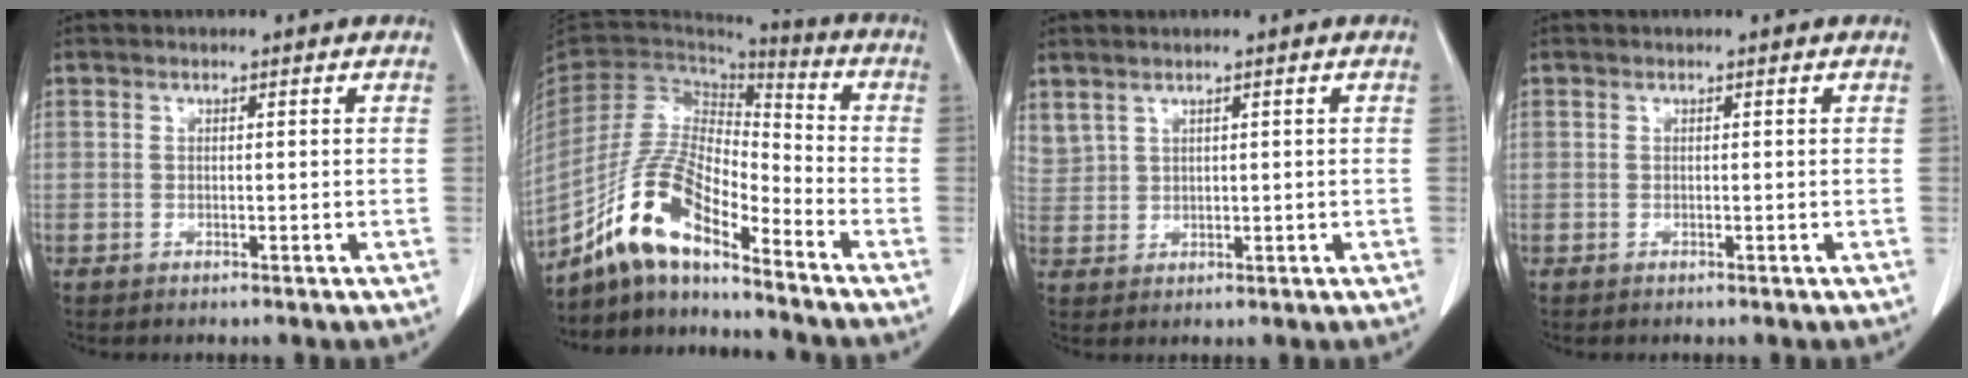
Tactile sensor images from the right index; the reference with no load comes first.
{"total": 12.4, "force": [-9.3, 3.1, 7.7], "torque": [-0.164, 0.017, -0.172]}
{"total": 3.7, "force": [2.7, 2.1, 1.3], "torque": [-0.034, 0.009, 0.071]}
{"total": 0.0}